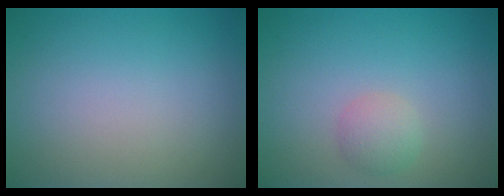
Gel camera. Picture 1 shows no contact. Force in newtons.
{"total": 1.8, "press": 1.8, "slide": 0.1}